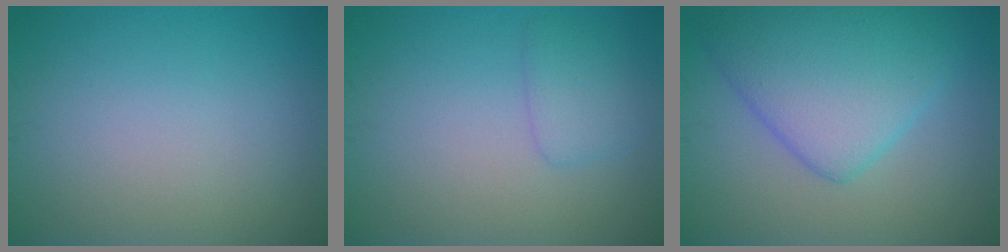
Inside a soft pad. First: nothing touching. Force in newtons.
{"total": 1.8, "press": 1.8, "slide": 0.1}
{"total": 7.3, "press": 7.3, "slide": 0.2}